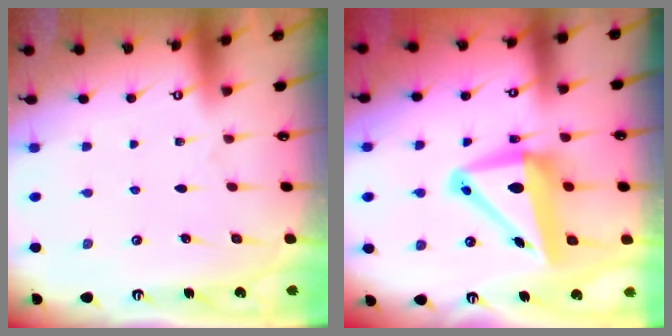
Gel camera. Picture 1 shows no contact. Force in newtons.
{"total": 12.4, "press": 12.0, "slide": 3.2}